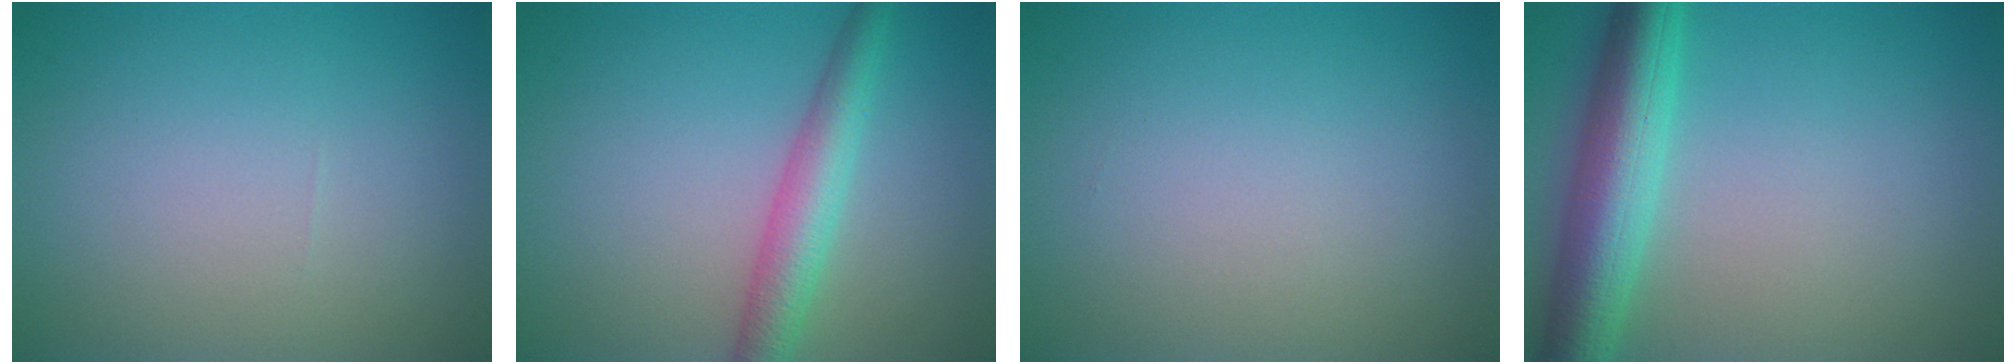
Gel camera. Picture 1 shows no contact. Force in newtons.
{"total": 3.9, "press": 3.9, "slide": 0.1}
{"total": 0.0}
{"total": 6.6, "press": 6.6, "slide": 0.1}